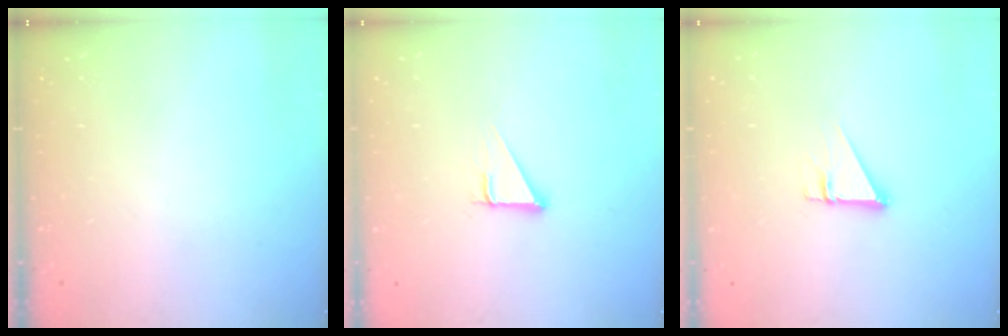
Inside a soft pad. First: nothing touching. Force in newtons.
{"total": 2.8, "press": 2.8, "slide": 0.0}
{"total": 2.7, "press": 2.7, "slide": 0.2}